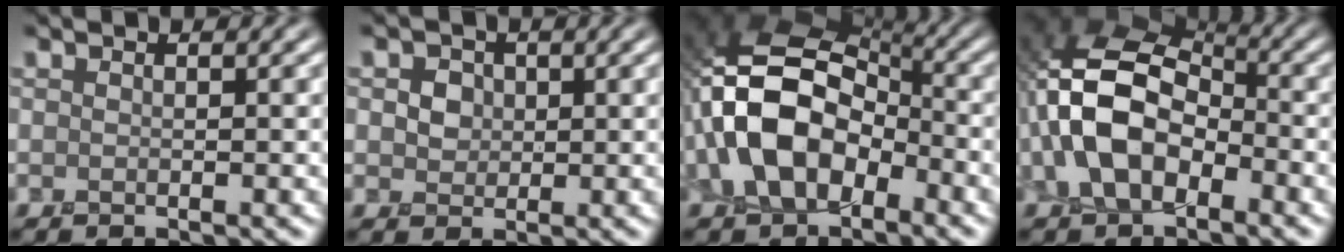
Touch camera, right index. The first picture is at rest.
{"total": 2.8, "force": [0.8, 2.3, 1.3], "torque": [-0.024, 0.011, 0.009]}
{"total": 11.1, "force": [-2.7, 6.9, 8.3], "torque": [-0.175, 0.017, -0.071]}
{"total": 9.7, "force": [-2.1, 6.2, 7.3], "torque": [-0.153, 0.019, -0.058]}